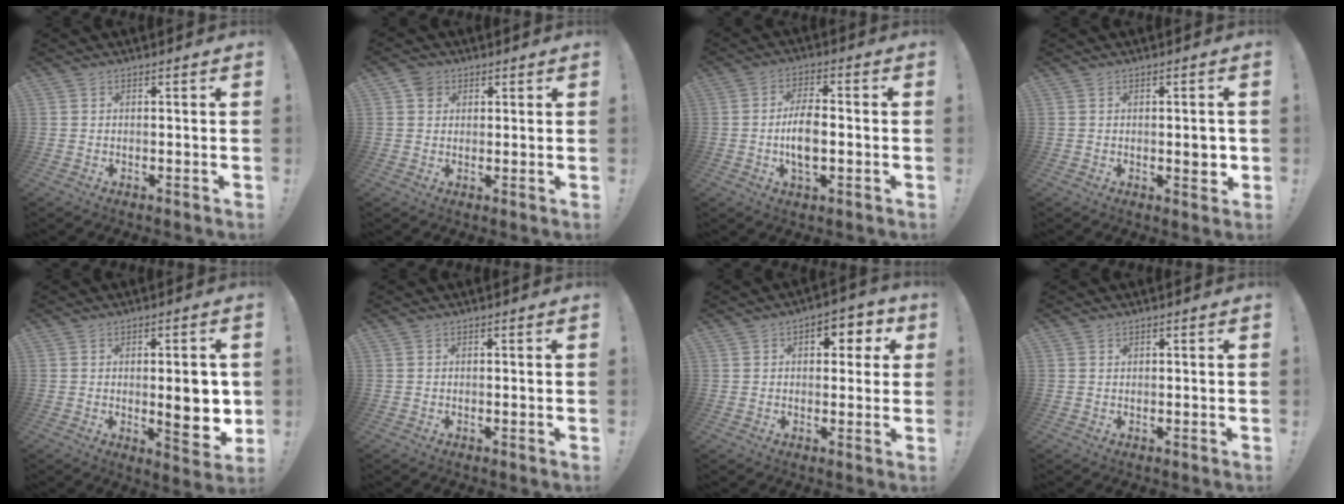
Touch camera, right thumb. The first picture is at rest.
{"total": 3.9, "force": [1.7, 3.2, 1.4], "torque": [-0.012, 0.000, 0.030]}
{"total": 8.5, "force": [-1.5, 3.8, 7.4], "torque": [-0.152, 0.002, -0.028]}
{"total": 3.7, "force": [-0.1, 1.4, 3.4], "torque": [-0.034, -0.003, -0.006]}
{"total": 11.1, "force": [0.1, 3.3, 10.5], "torque": [-0.117, -0.016, -0.001]}
{"total": 0.0}
{"total": 6.1, "force": [1.8, 4.3, 3.9], "torque": [-0.027, -0.011, 0.023]}
{"total": 0.6, "force": [0.5, 0.3, 0.1], "torque": [0.006, -0.004, 0.008]}